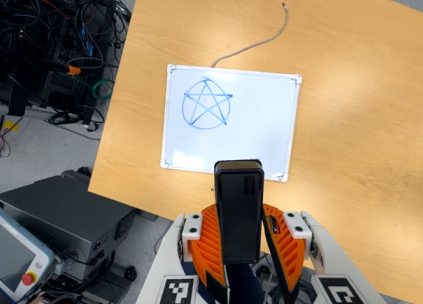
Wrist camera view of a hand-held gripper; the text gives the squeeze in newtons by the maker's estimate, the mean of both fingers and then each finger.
{"total": 5.8, "left": 5.5, "right": 6.0}